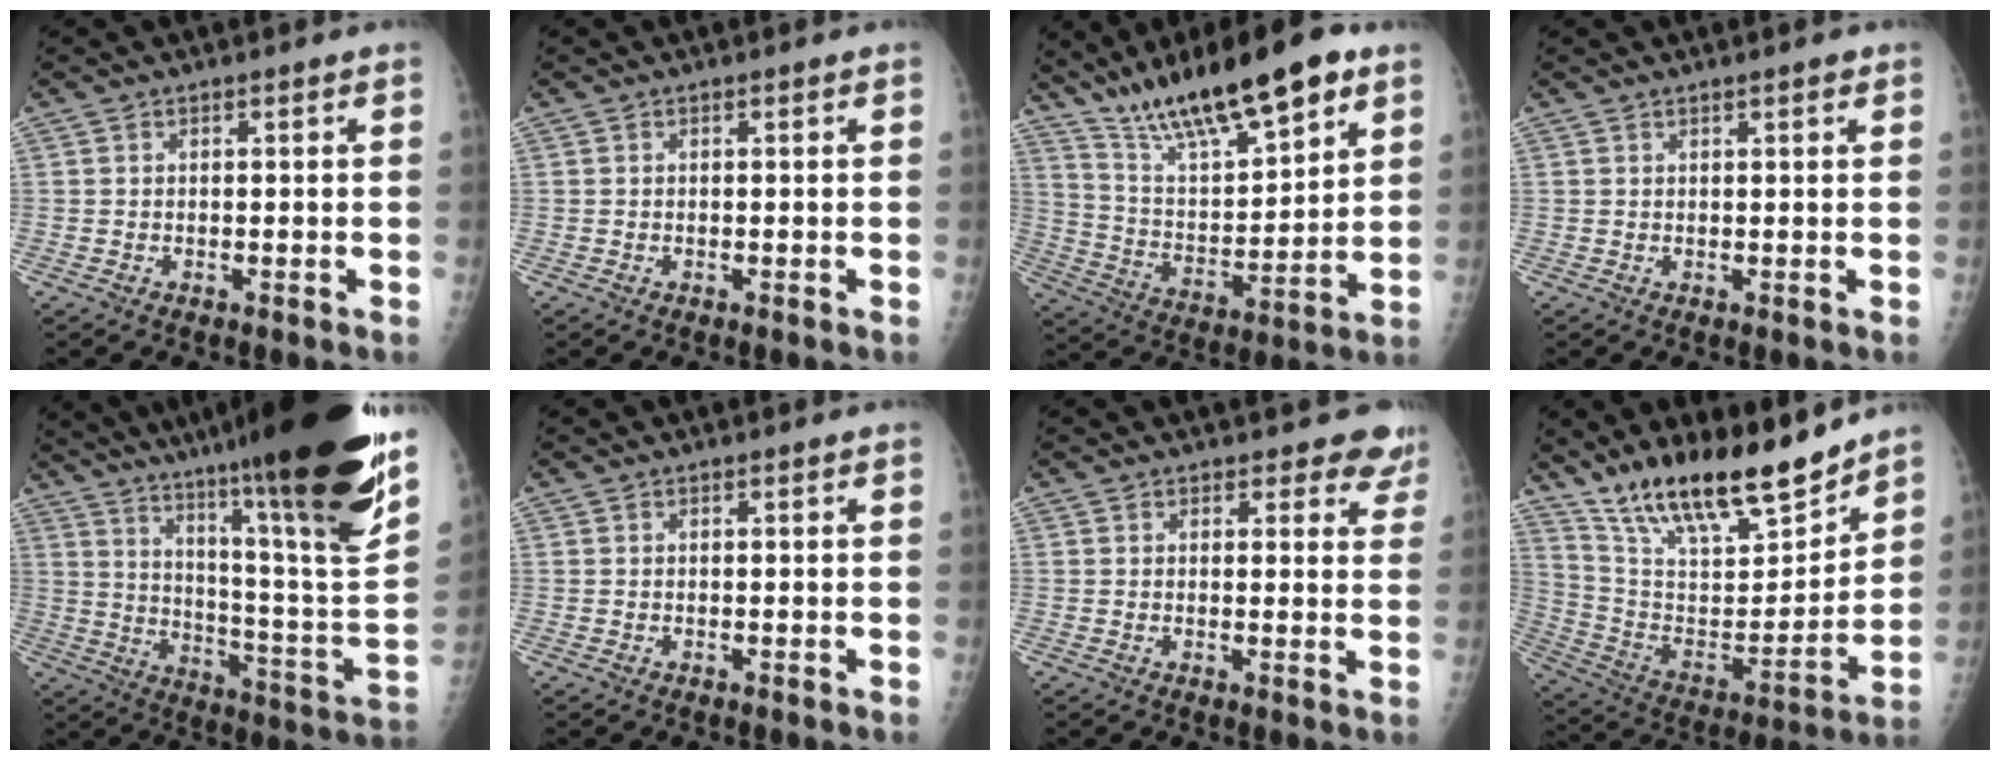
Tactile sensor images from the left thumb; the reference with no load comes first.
{"total": 0.0}
{"total": 21.4, "force": [14.4, 5.7, 14.7], "torque": [-0.222, -0.050, 0.254]}
{"total": 1.3, "force": [0.9, 0.4, 0.9], "torque": [-0.010, -0.002, 0.012]}
{"total": 33.5, "force": [24.1, 2.2, 23.2], "torque": [-0.309, -0.125, 0.353]}
{"total": 0.0}
{"total": 5.6, "force": [4.8, 2.7, 0.7], "torque": [0.038, -0.024, 0.037]}
{"total": 21.6, "force": [17.3, 6.1, 11.5], "torque": [-0.163, -0.086, 0.306]}